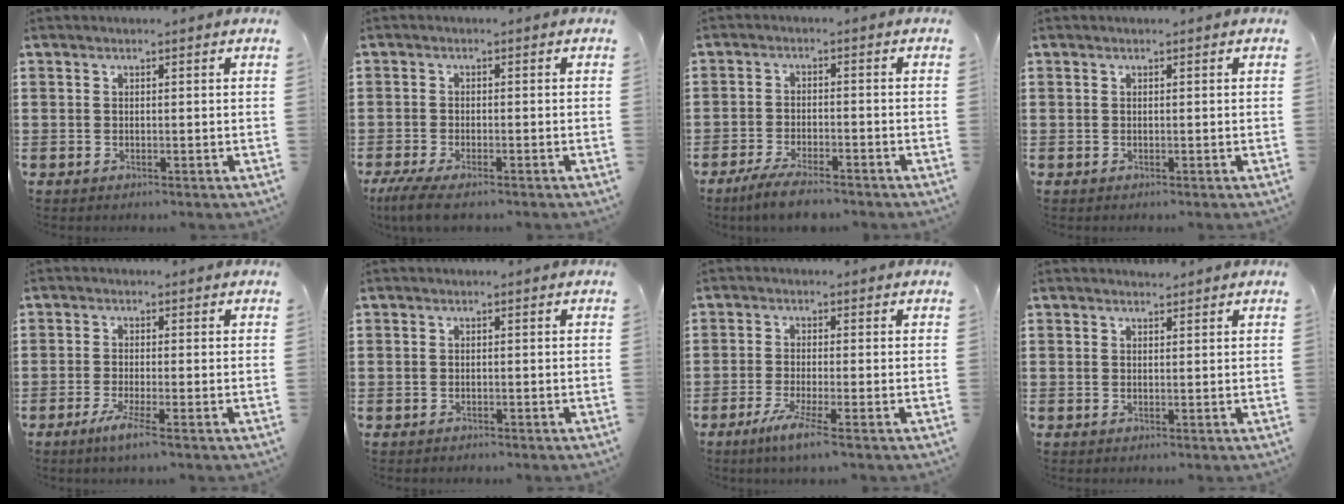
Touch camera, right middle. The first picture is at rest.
{"total": 3.5, "force": [-2.9, 0.4, 1.9], "torque": [-0.054, -0.014, -0.061]}
{"total": 4.6, "force": [-4.0, 0.5, 2.2], "torque": [-0.051, -0.007, -0.078]}
{"total": 0.0}
{"total": 3.3, "force": [-2.1, -0.1, 2.6], "torque": [-0.052, -0.011, -0.036]}
{"total": 0.7, "force": [-0.6, 0.3, -0.1], "torque": [0.000, 0.001, -0.014]}
{"total": 4.0, "force": [-2.4, -0.1, 3.2], "torque": [-0.068, -0.014, -0.044]}
{"total": 0.9, "force": [0.9, 0.2, -0.1], "torque": [-0.001, -0.001, 0.017]}